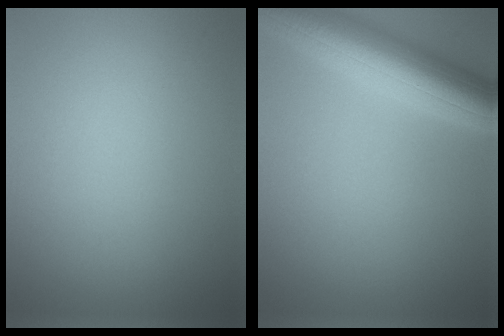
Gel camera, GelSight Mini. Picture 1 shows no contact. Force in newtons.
{"total": 8.5, "press": 8.5, "slide": 0.5}